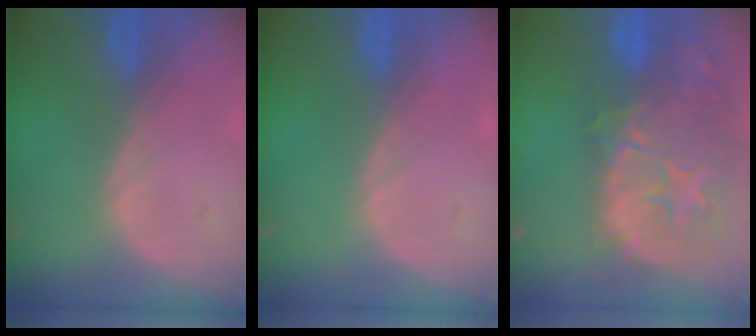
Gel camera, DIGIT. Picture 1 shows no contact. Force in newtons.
{"total": 0.0}
{"total": 15.1, "press": 12.0, "slide": 9.2}